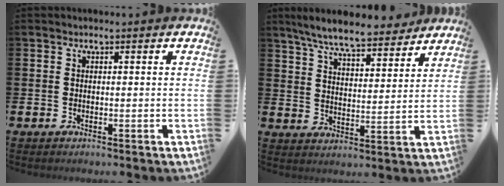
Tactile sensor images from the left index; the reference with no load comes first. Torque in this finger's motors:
{"motor_torque": [1.08, -1.06, 0.88, 0.21]}